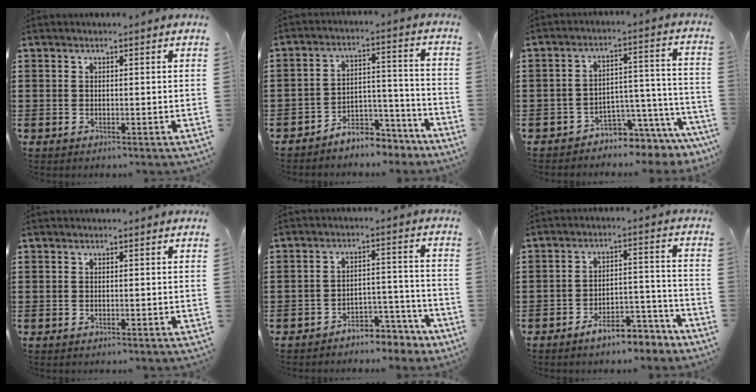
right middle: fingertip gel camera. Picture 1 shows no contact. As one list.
[{"total": 5.7, "force": [-5.4, 1.7, 0.8], "torque": [-0.013, 0.018, -0.107]}, {"total": 3.9, "force": [-3.8, 0.5, 0.4], "torque": [-0.020, -0.006, -0.080]}, {"total": 0.0}, {"total": 4.9, "force": [-4.7, 1.0, 0.8], "torque": [-0.015, 0.010, -0.093]}, {"total": 6.0, "force": [-5.4, 1.3, 2.2], "torque": [-0.033, 0.012, -0.101]}]